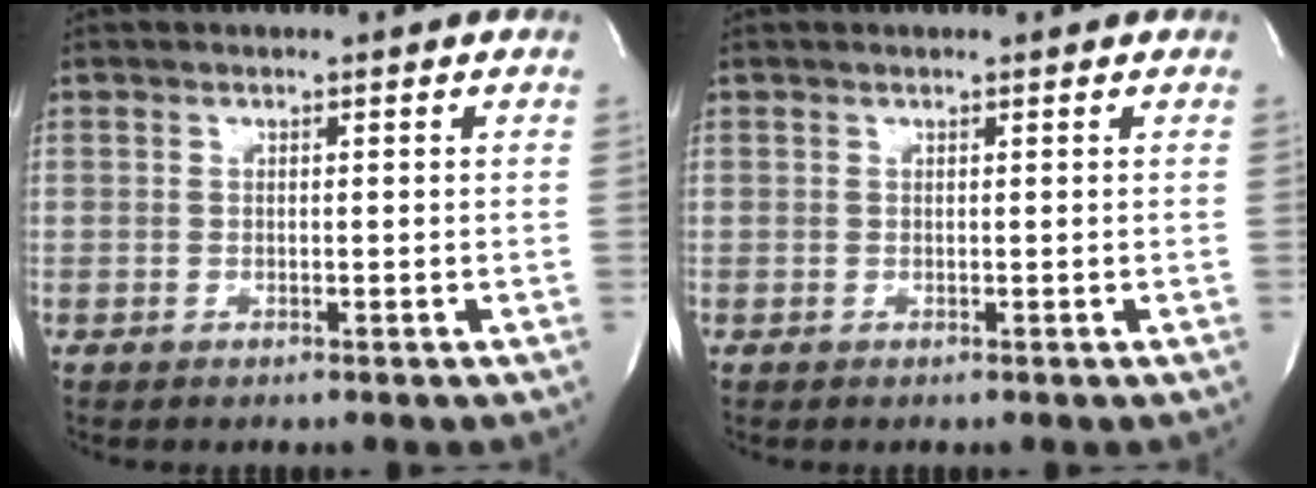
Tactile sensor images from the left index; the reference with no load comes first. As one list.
[{"total": 1.0, "force": [0.9, 0.1, 0.3], "torque": [-0.008, 0.008, 0.010]}]